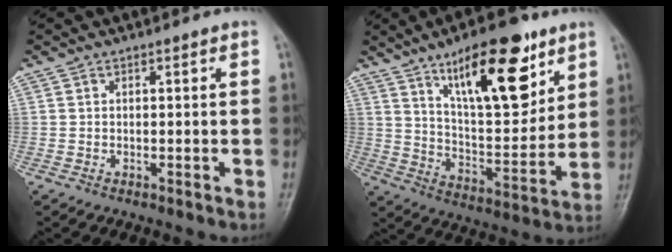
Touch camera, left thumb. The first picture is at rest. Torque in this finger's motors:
{"motor_torque": [1.25, 0.03, 1.88, -0.89, 0.40]}